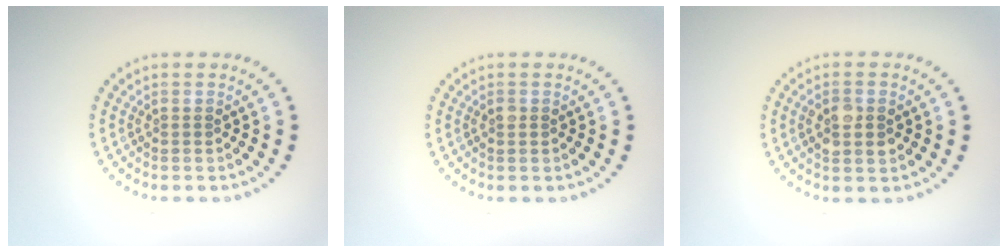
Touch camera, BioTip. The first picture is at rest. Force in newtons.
{"total": 0.8, "press": 0.8, "slide": 0.0}
{"total": 2.7, "press": 2.7, "slide": 0.1}